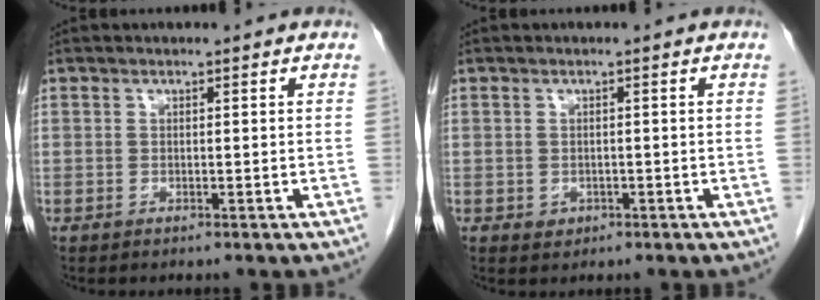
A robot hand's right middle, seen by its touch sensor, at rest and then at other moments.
{"total": 1.3, "force": [-0.4, 1.1, 0.4], "torque": [-0.008, 0.003, 0.001]}